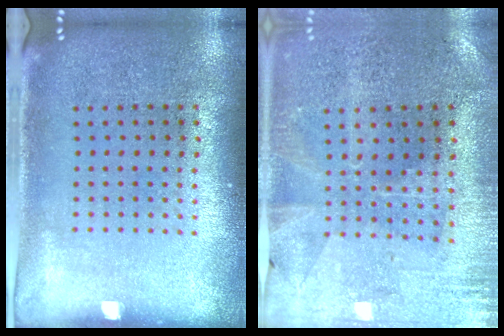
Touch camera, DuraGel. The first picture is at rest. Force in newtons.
{"total": 0.5, "press": 0.3, "slide": 0.4}